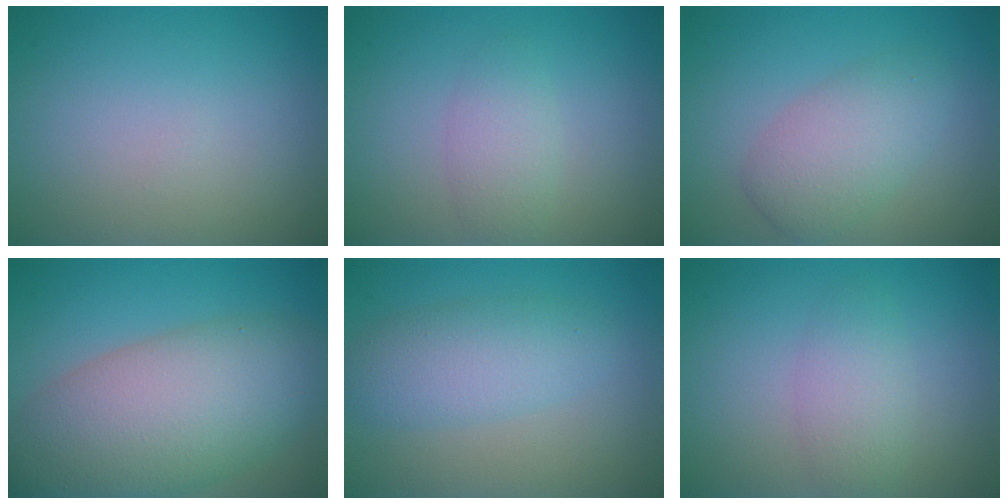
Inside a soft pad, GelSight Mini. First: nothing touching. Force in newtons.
{"total": 1.2, "press": 1.2, "slide": 0.2}
{"total": 4.1, "press": 4.1, "slide": 0.2}
{"total": 10.8, "press": 10.8, "slide": 0.5}
{"total": 3.9, "press": 3.9, "slide": 0.2}
{"total": 2.7, "press": 2.7, "slide": 0.1}